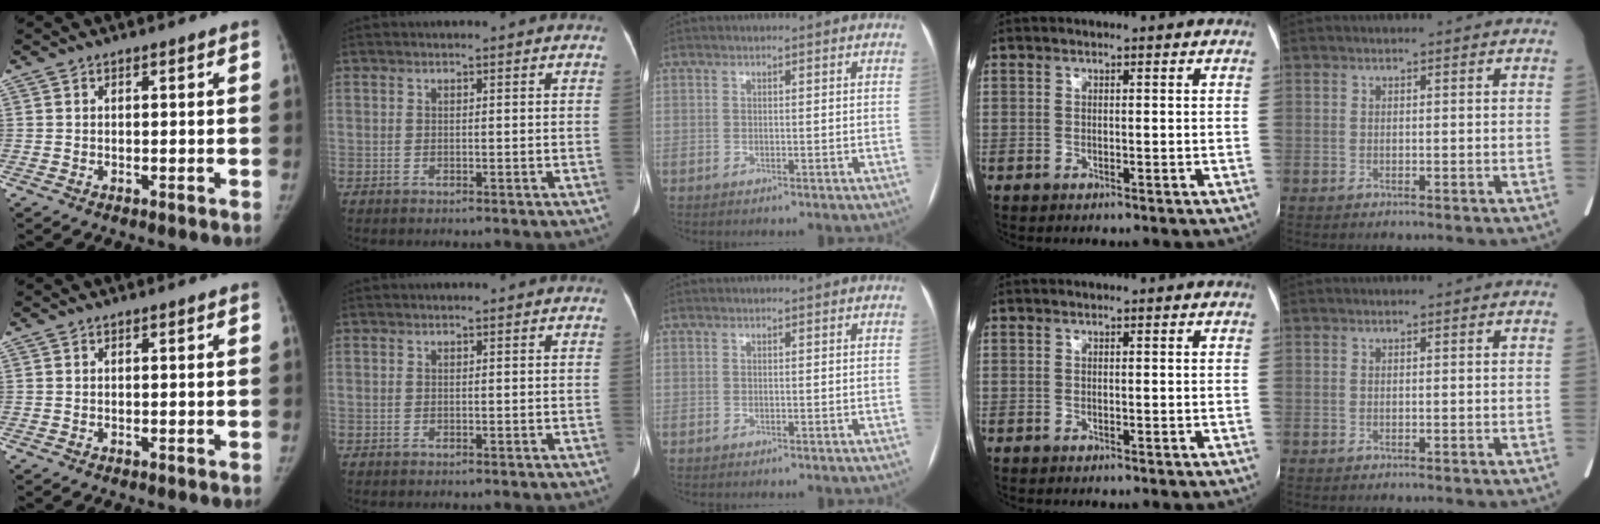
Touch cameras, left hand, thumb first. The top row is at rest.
{}